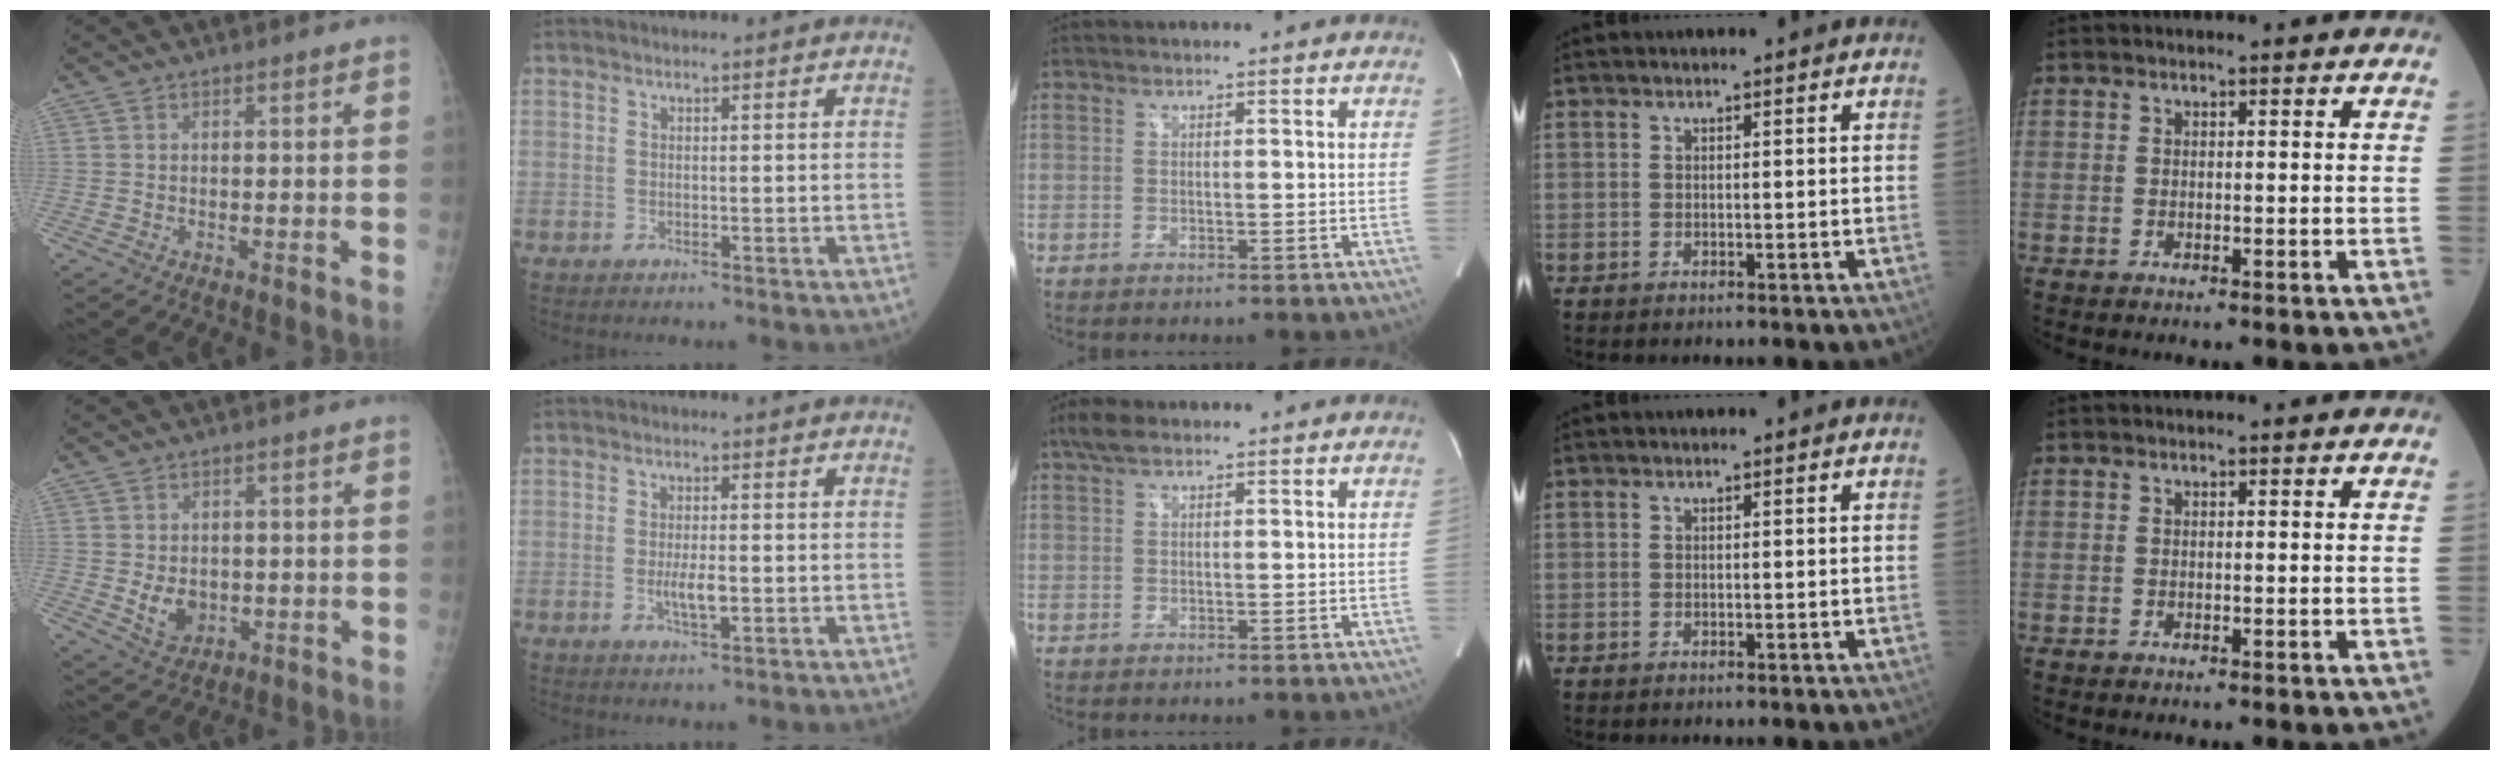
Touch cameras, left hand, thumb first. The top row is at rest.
{"thumb": {"total": 5.1, "force": [-0.3, 4.0, 3.2], "torque": [-0.035, -0.008, 0.010]}, "index": {"total": 3.1, "force": [-0.6, 0.8, 3.0], "torque": [-0.061, -0.003, -0.010]}, "middle": {"total": 2.9, "force": [2.0, 1.0, 1.8], "torque": [-0.043, 0.021, 0.040]}}